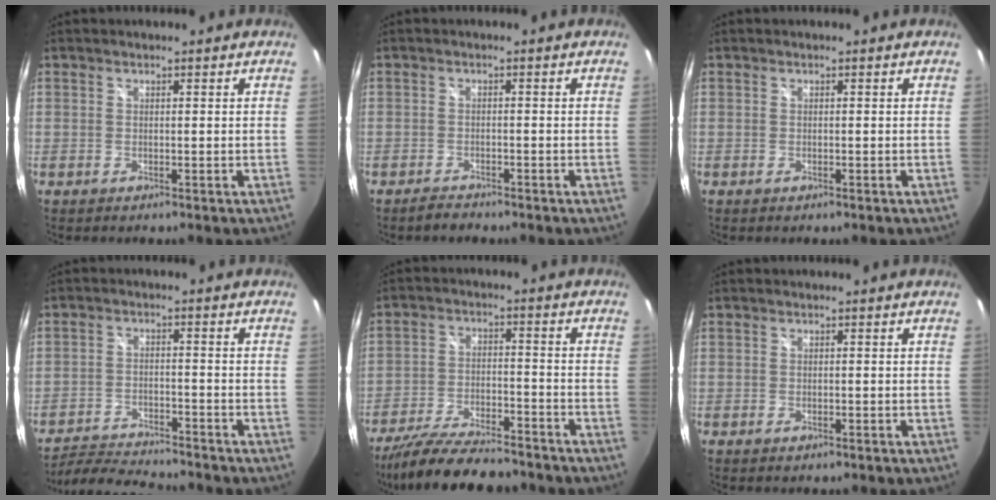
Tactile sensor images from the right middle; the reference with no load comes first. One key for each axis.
{"total": 1.8, "fx": -1.7, "fy": 0.4, "fz": 0.5, "tx": -0.016, "ty": 0.000, "tz": -0.030}
{"total": 0.0}
{"total": 10.7, "fx": -10.0, "fy": 1.6, "fz": 3.7, "tx": -0.097, "ty": -0.009, "tz": -0.163}
{"total": 16.4, "fx": -14.0, "fy": 3.8, "fz": 7.6, "tx": -0.160, "ty": -0.025, "tz": -0.229}
{"total": 0.5, "fx": -0.3, "fy": 0.3, "fz": 0.3, "tx": -0.004, "ty": -0.001, "tz": -0.005}